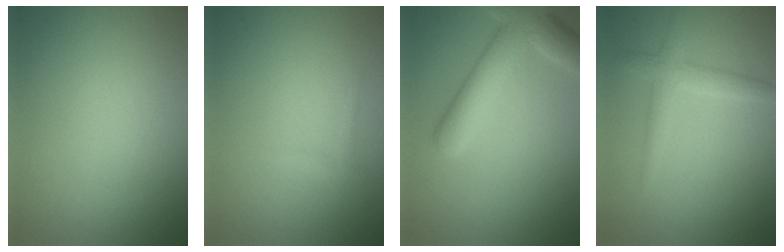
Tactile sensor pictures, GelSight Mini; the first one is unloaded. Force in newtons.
{"total": 0.7, "press": 0.7, "slide": 0.0}
{"total": 6.5, "press": 6.4, "slide": 0.5}
{"total": 1.8, "press": 1.8, "slide": 0.1}